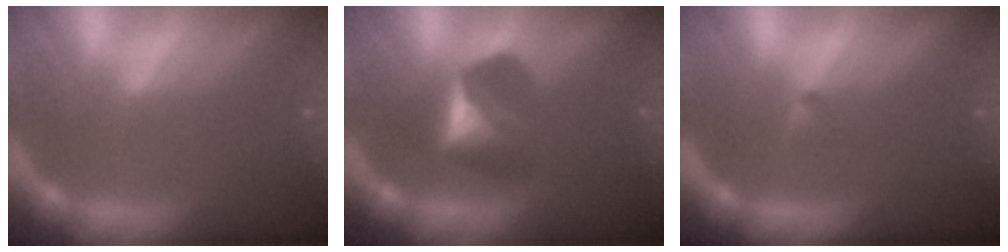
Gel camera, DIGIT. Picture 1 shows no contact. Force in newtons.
{"total": 3.9}
{"total": 0.9}